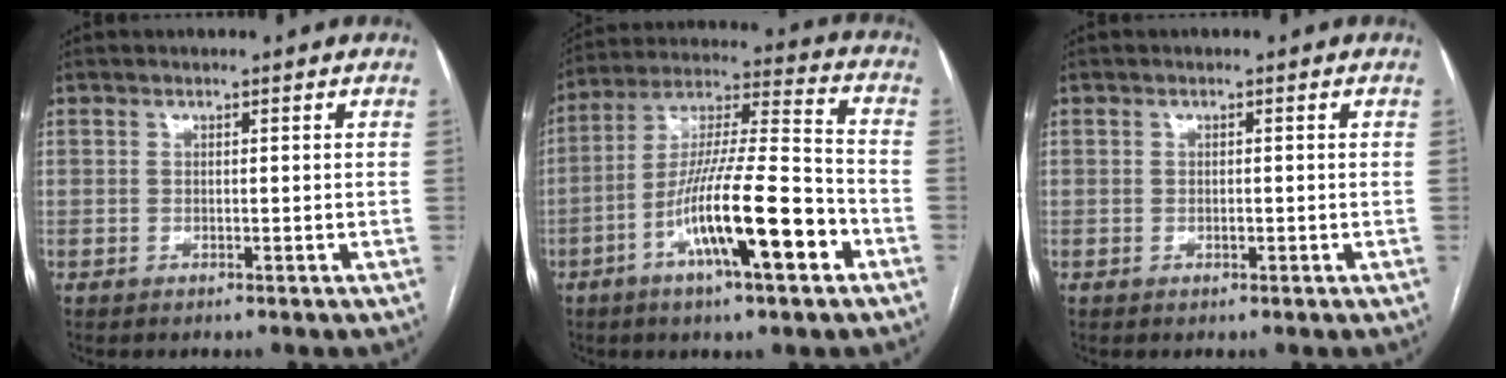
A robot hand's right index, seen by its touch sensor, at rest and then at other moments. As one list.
[{"total": 17.1, "force": [-7.0, 1.8, 15.5], "torque": [-0.276, -0.004, -0.120]}, {"total": 0.7, "force": [-0.2, 0.4, 0.6], "torque": [-0.011, 0.000, -0.002]}]